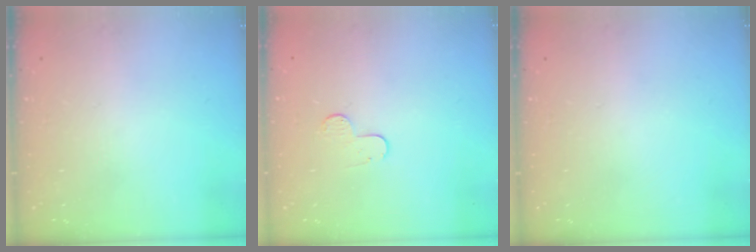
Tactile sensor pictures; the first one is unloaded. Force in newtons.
{"total": 4.3, "press": 4.3, "slide": 0.4}
{"total": 0.0}